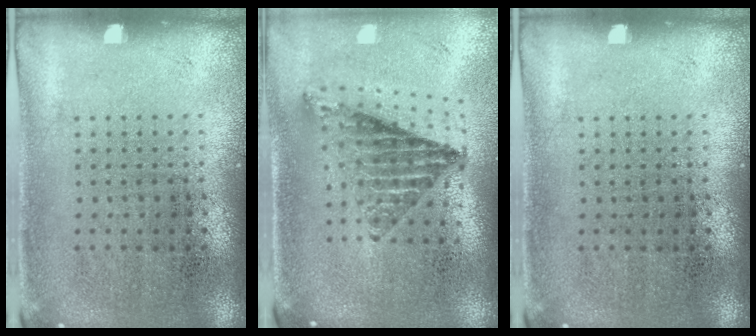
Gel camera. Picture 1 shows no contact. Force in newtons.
{"total": 1.3, "press": 1.2, "slide": 0.6}
{"total": 0.0}